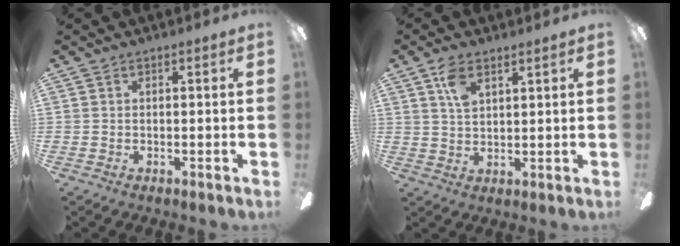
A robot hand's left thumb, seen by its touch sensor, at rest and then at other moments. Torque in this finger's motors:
{"motor_torque": [0.71, 0.65, 0.57, -0.38, 0.08]}